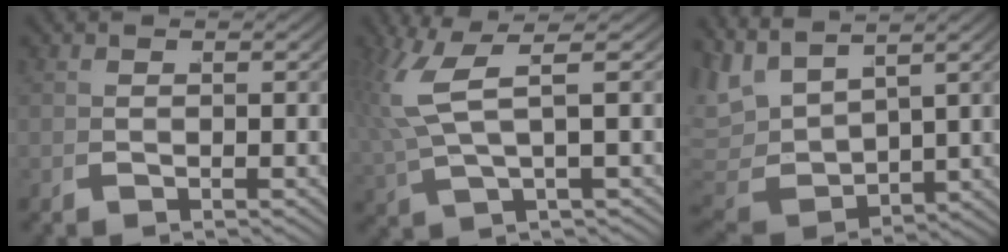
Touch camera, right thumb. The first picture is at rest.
{"total": 6.4, "force": [2.1, 2.7, 5.4], "torque": [-0.113, 0.001, 0.042]}
{"total": 9.0, "force": [1.5, 6.7, 5.9], "torque": [-0.142, -0.032, 0.047]}